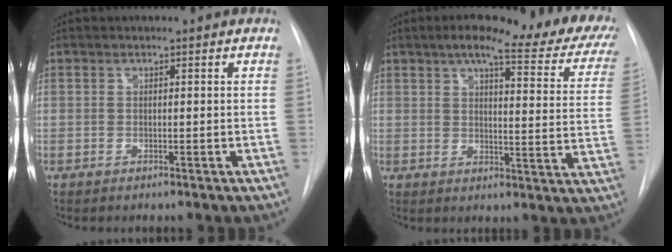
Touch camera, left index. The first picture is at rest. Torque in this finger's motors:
{"motor_torque": [0.94, -1.20, -0.08, 0.02]}